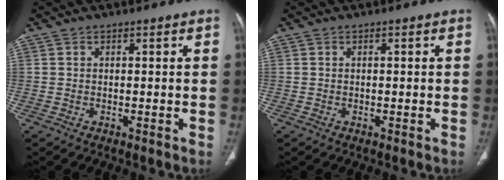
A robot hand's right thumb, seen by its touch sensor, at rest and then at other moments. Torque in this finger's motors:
{"motor_torque": [-0.28, 0.12, 0.15, 0.40, -0.06]}